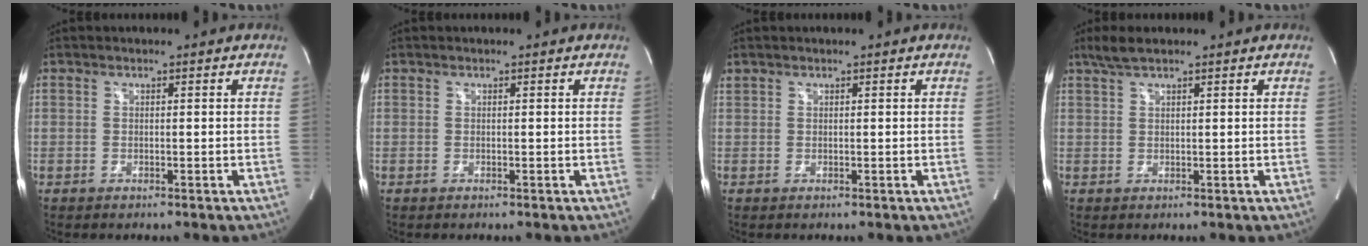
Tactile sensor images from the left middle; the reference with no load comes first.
{"total": 0.0}
{"total": 0.6, "force": [0.5, 0.3, 0.0], "torque": [-0.007, 0.015, 0.014]}
{"total": 2.9, "force": [2.2, 0.4, 1.8], "torque": [-0.044, 0.012, 0.046]}